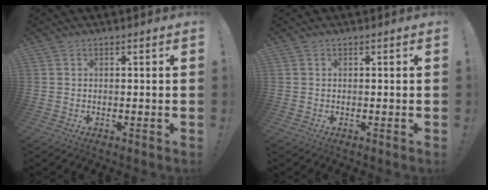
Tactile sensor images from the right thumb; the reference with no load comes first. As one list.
[{"total": 0.0}]